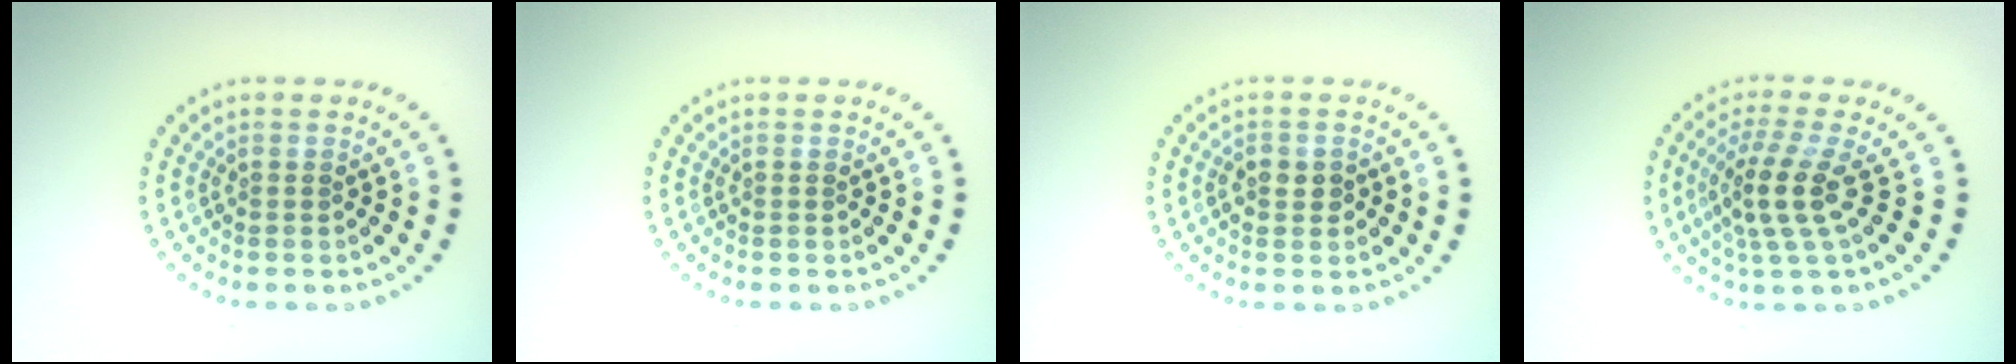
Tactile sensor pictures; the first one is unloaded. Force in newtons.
{"total": 0.0}
{"total": 1.8, "press": 1.8, "slide": 0.4}
{"total": 3.9, "press": 2.8, "slide": 2.7}